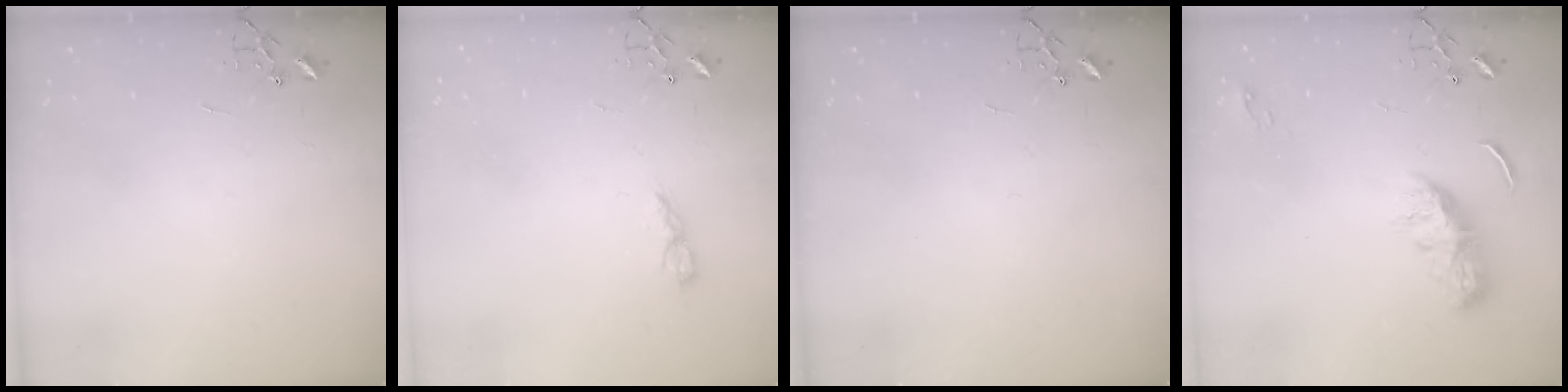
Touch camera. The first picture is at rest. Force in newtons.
{"total": 5.0, "press": 5.0, "slide": 0.6}
{"total": 0.0}
{"total": 8.9, "press": 8.9, "slide": 0.1}